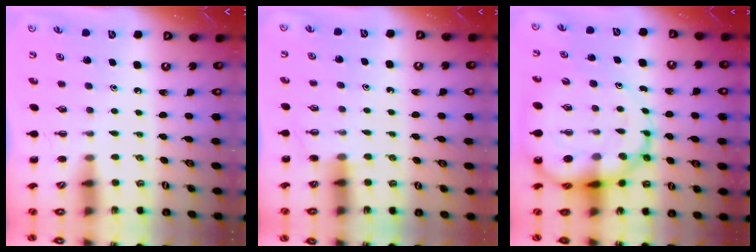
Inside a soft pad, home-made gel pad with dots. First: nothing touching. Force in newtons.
{"total": 3.0, "press": 2.9, "slide": 0.9}
{"total": 16.1, "press": 15.4, "slide": 4.4}